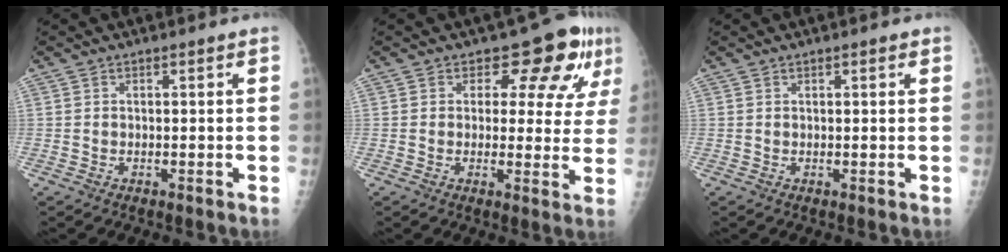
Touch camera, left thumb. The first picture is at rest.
{"total": 9.4, "force": [5.5, 5.4, 5.4], "torque": [-0.026, -0.028, 0.056]}
{"total": 1.0, "force": [0.6, 0.3, 0.8], "torque": [-0.011, 0.000, 0.007]}